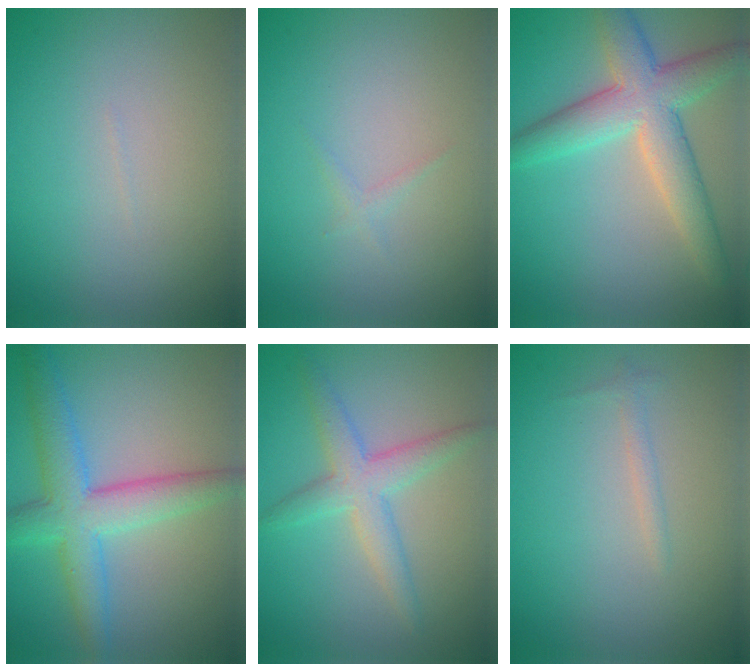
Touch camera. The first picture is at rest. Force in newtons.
{"total": 0.6, "press": 0.6, "slide": 0.0}
{"total": 6.2, "press": 6.2, "slide": 0.2}
{"total": 5.9, "press": 5.9, "slide": 0.1}
{"total": 3.6, "press": 3.6, "slide": 0.1}
{"total": 0.8, "press": 0.8, "slide": 0.0}